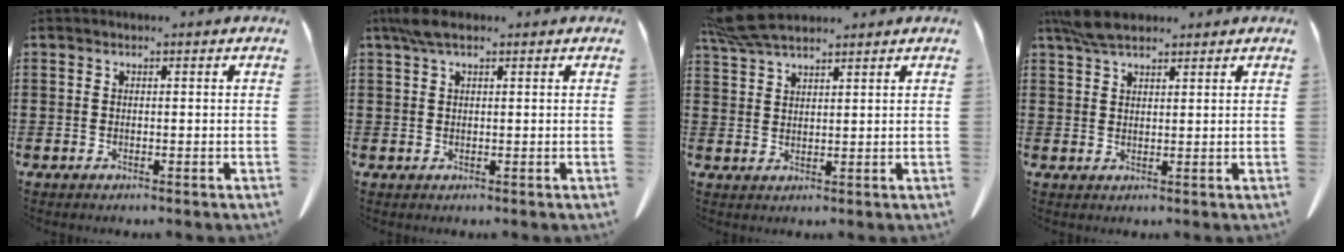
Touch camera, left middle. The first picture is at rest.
{"total": 3.3, "force": [2.1, 1.2, 2.2], "torque": [-0.051, 0.004, 0.039]}
{"total": 6.5, "force": [5.4, 1.4, 3.3], "torque": [-0.080, -0.007, 0.105]}
{"total": 4.9, "force": [4.0, 1.6, 2.5], "torque": [-0.059, -0.001, 0.077]}